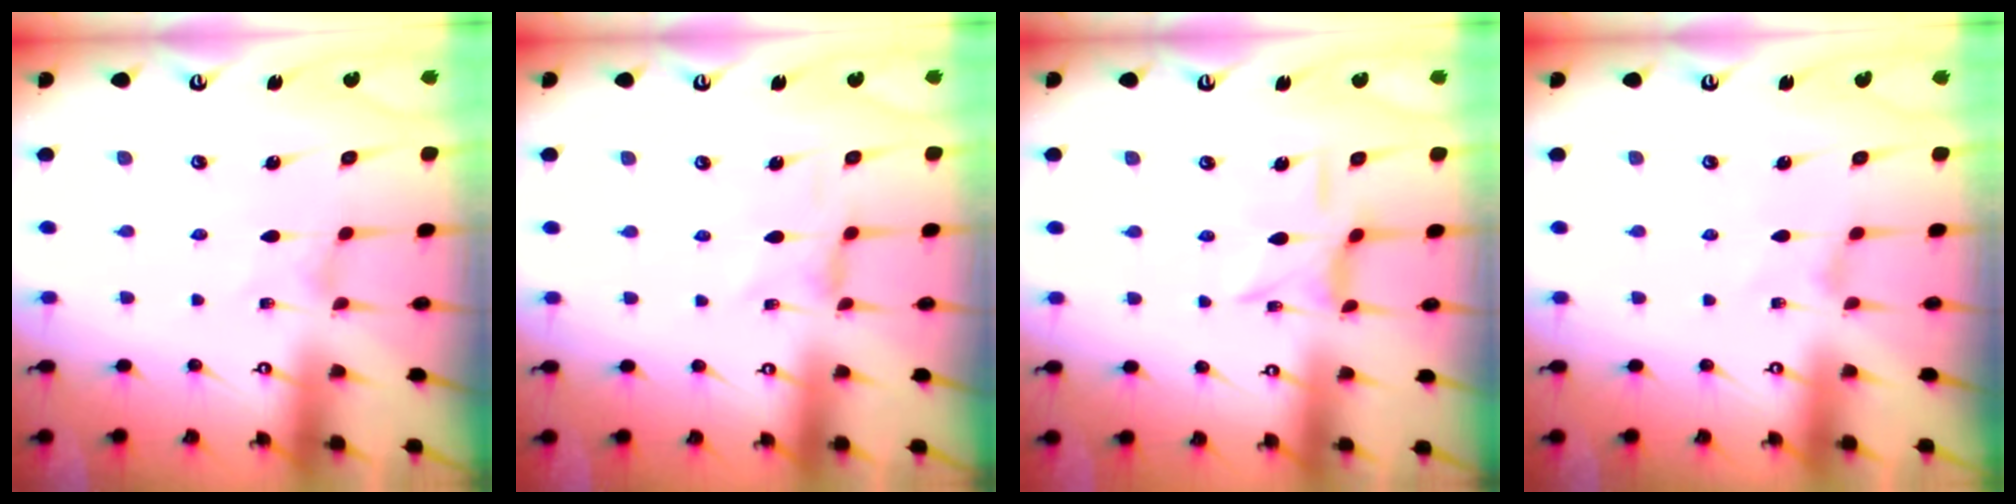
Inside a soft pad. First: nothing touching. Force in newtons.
{"total": 0.9, "press": 0.9, "slide": 0.3}
{"total": 5.1, "press": 5.1, "slide": 0.4}
{"total": 0.0}